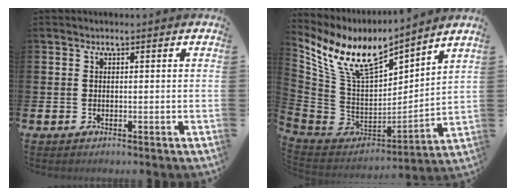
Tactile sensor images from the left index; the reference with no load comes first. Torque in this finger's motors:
{"motor_torque": [2.10, -0.02, 0.25, 0.21]}